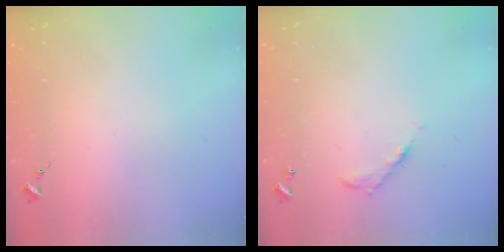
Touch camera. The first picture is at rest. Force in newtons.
{"total": 5.3, "press": 5.3, "slide": 0.4}